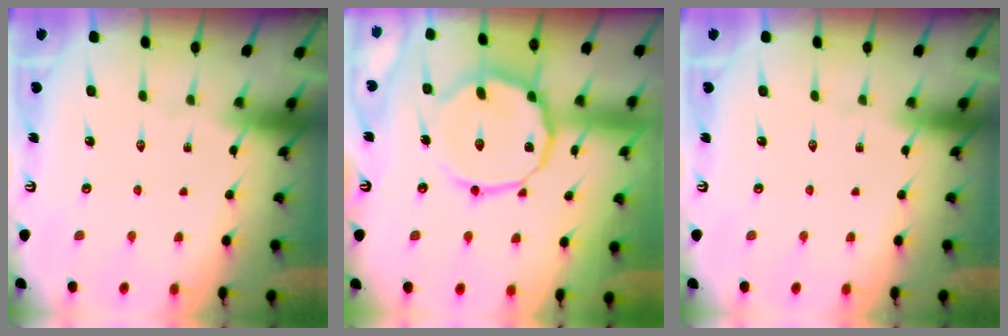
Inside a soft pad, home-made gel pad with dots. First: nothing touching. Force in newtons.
{"total": 13.6, "press": 13.6, "slide": 1.3}
{"total": 0.0}